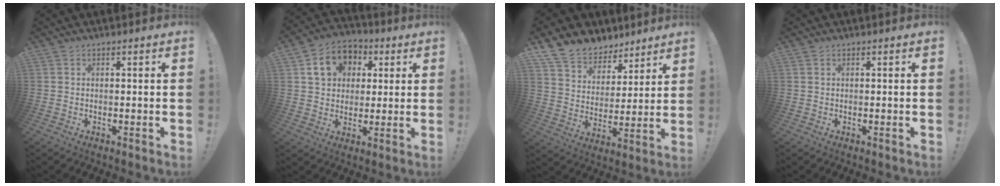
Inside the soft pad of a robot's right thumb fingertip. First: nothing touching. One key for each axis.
{"total": 12.1, "fx": 4.1, "fy": 10.0, "fz": 5.5, "tx": -0.080, "ty": -0.003, "tz": 0.083}
{"total": 11.2, "fx": 8.8, "fy": 6.6, "fz": 1.9, "tx": -0.047, "ty": -0.070, "tz": 0.170}
{"total": 0.0}